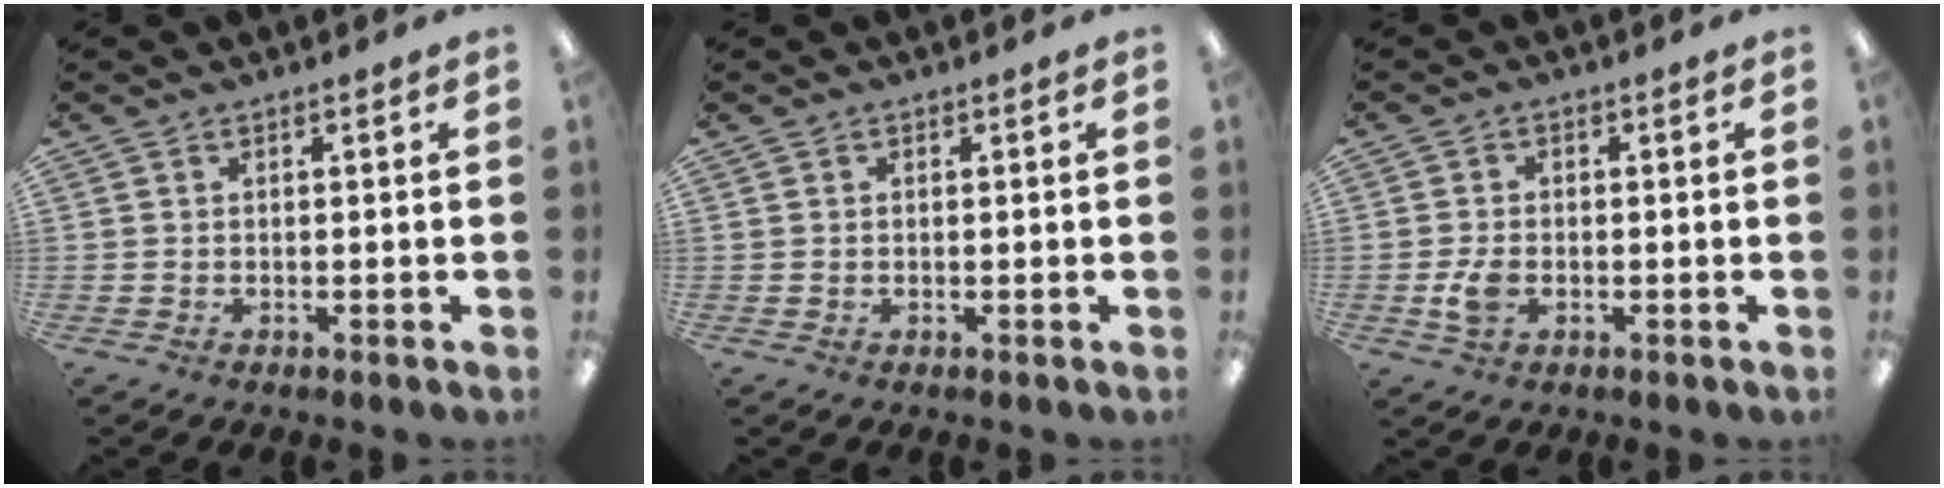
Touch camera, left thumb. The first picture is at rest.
{"total": 0.0}
{"total": 4.6, "force": [-1.1, 3.1, 3.3], "torque": [-0.066, -0.002, -0.024]}